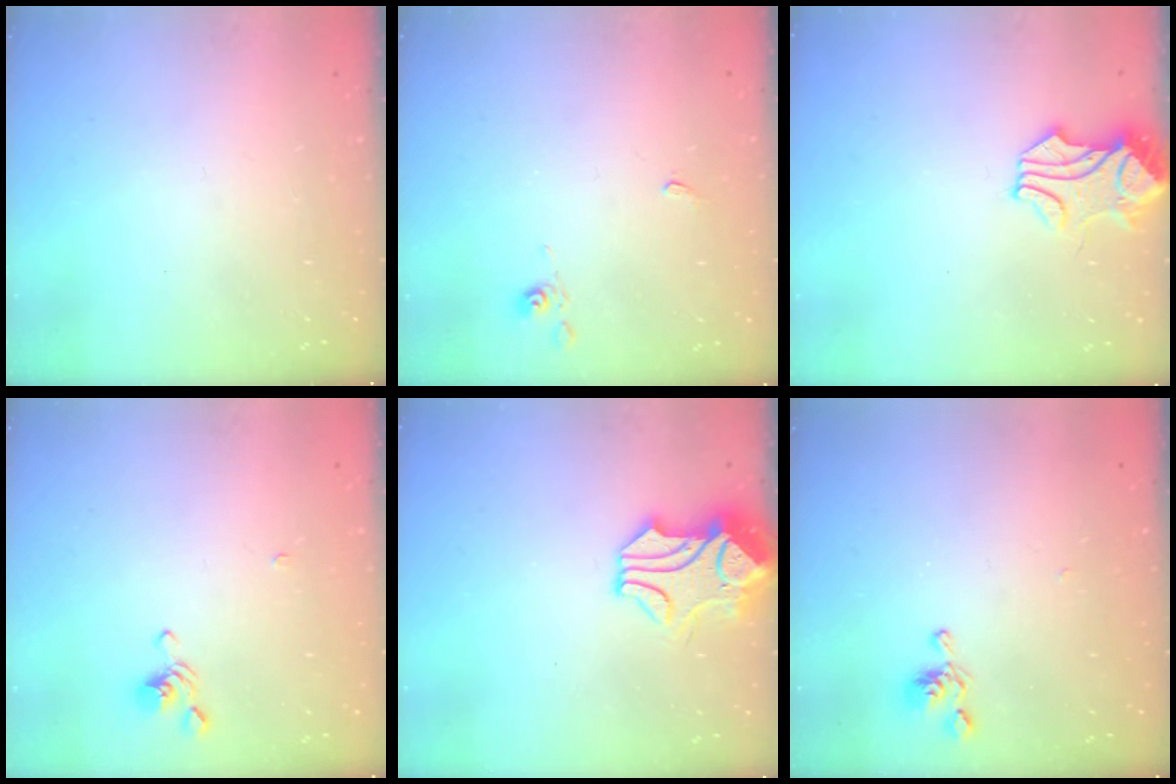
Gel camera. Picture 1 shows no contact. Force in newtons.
{"total": 2.6, "press": 2.6, "slide": 0.5}
{"total": 1.8, "press": 1.7, "slide": 0.5}
{"total": 3.2, "press": 3.1, "slide": 0.7}
{"total": 1.8, "press": 1.4, "slide": 1.1}
{"total": 6.5, "press": 6.5, "slide": 0.4}